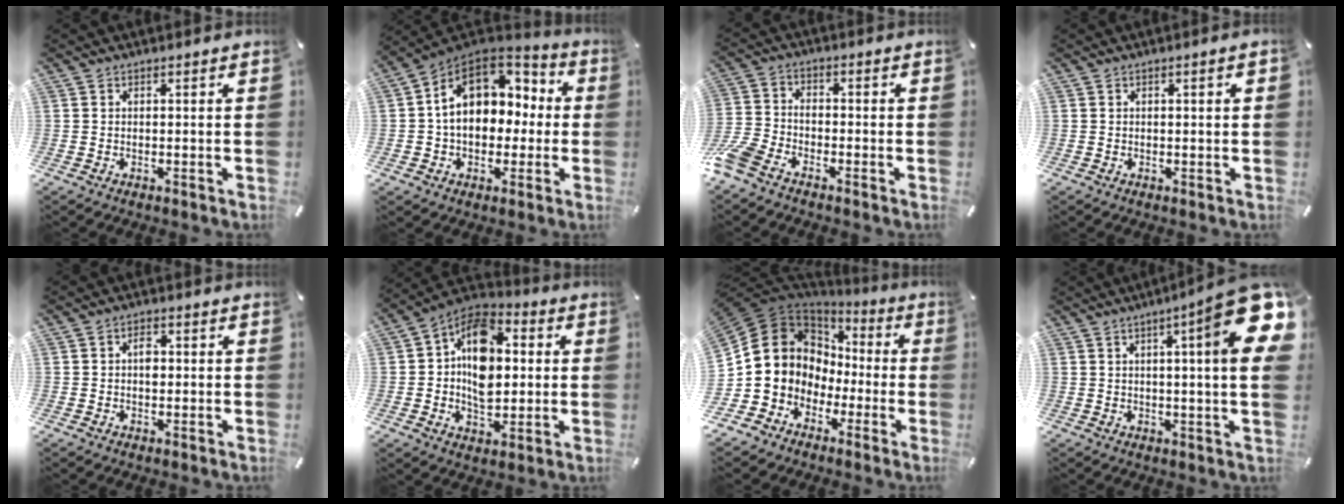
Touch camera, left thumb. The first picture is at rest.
{"total": 15.3, "force": [2.0, 11.9, 9.5], "torque": [-0.163, -0.002, 0.037]}
{"total": 7.6, "force": [-5.5, 3.6, 3.7], "torque": [-0.104, 0.010, -0.113]}
{"total": 1.6, "force": [0.2, 0.3, 1.6], "torque": [-0.029, 0.001, 0.003]}
{"total": 2.6, "force": [0.1, 1.7, 2.0], "torque": [-0.024, -0.002, -0.004]}
{"total": 13.6, "force": [0.4, 10.0, 9.2], "torque": [-0.162, 0.006, 0.007]}
{"total": 9.7, "force": [-0.6, 9.6, 1.0], "torque": [-0.044, -0.025, 0.001]}
{"total": 17.9, "force": [6.8, 1.8, 16.4], "torque": [-0.238, -0.042, 0.088]}